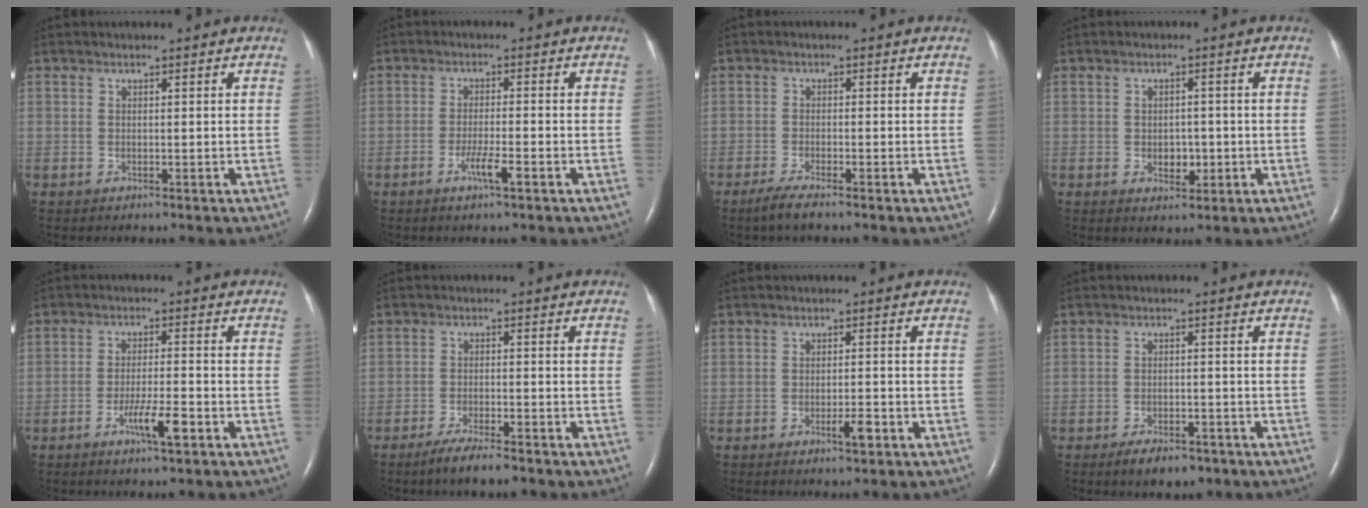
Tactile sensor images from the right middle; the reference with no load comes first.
{"total": 3.3, "force": [-1.7, -0.1, 2.8], "torque": [-0.058, -0.003, -0.033]}
{"total": 2.9, "force": [-2.2, 0.0, 1.9], "torque": [-0.050, -0.009, -0.044]}
{"total": 2.9, "force": [-0.6, 1.9, 2.1], "torque": [-0.031, 0.003, -0.003]}
{"total": 4.9, "force": [-2.5, 0.2, 4.2], "torque": [-0.080, -0.005, -0.045]}
{"total": 4.8, "force": [-3.6, 0.4, 3.1], "torque": [-0.064, -0.011, -0.061]}
{"total": 2.5, "force": [-1.3, 0.4, 2.1], "torque": [-0.034, -0.001, -0.019]}
{"total": 4.6, "force": [-3.3, 1.9, 2.6], "torque": [-0.046, -0.002, -0.046]}